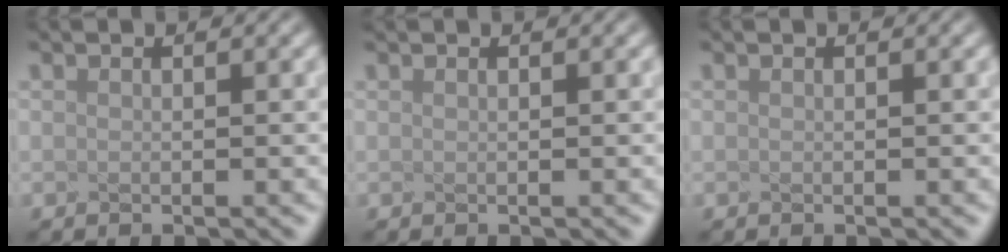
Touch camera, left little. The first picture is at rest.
{"total": 0.6, "force": [0.4, 0.3, 0.3], "torque": [0.000, 0.010, -0.001]}
{"total": 0.0}